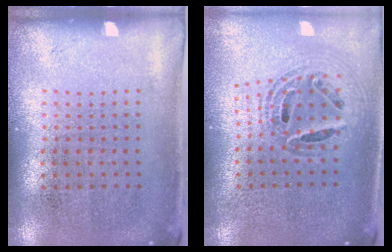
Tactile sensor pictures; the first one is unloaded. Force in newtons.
{"total": 1.0, "press": 1.0, "slide": 0.2}